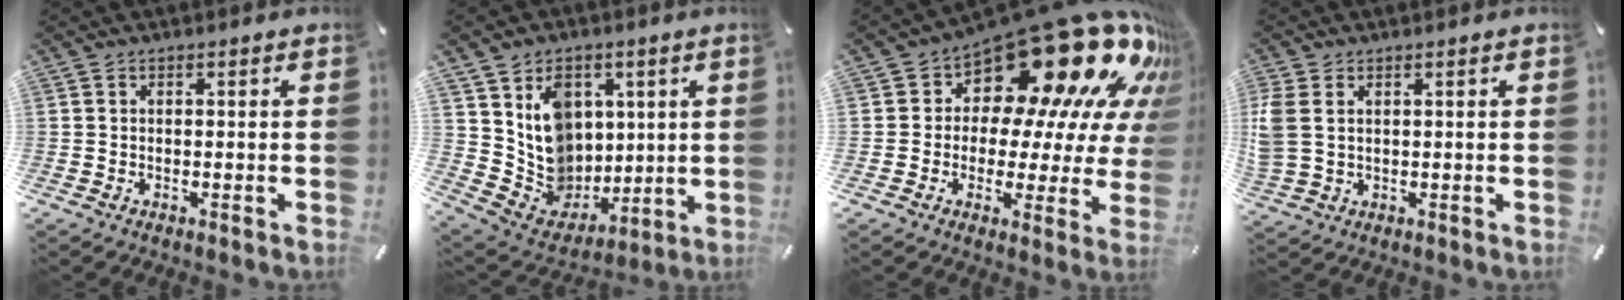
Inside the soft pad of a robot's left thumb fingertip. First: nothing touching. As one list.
[{"total": 13.7, "force": [3.0, 12.4, 5.1], "torque": [-0.098, -0.022, 0.075]}, {"total": 25.3, "force": [15.6, 11.8, 16.1], "torque": [-0.201, -0.137, 0.271]}, {"total": 5.0, "force": [1.3, 3.6, 3.2], "torque": [-0.085, 0.000, 0.024]}]